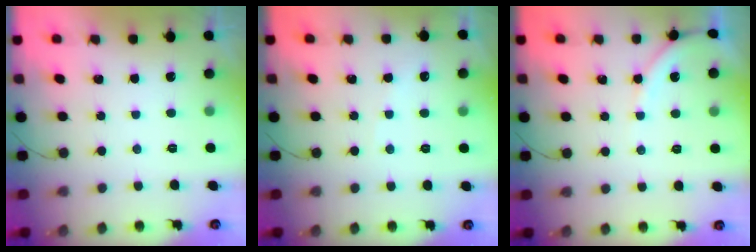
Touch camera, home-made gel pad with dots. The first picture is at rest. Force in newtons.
{"total": 1.8, "press": 1.7, "slide": 0.3}
{"total": 5.4, "press": 5.3, "slide": 0.8}